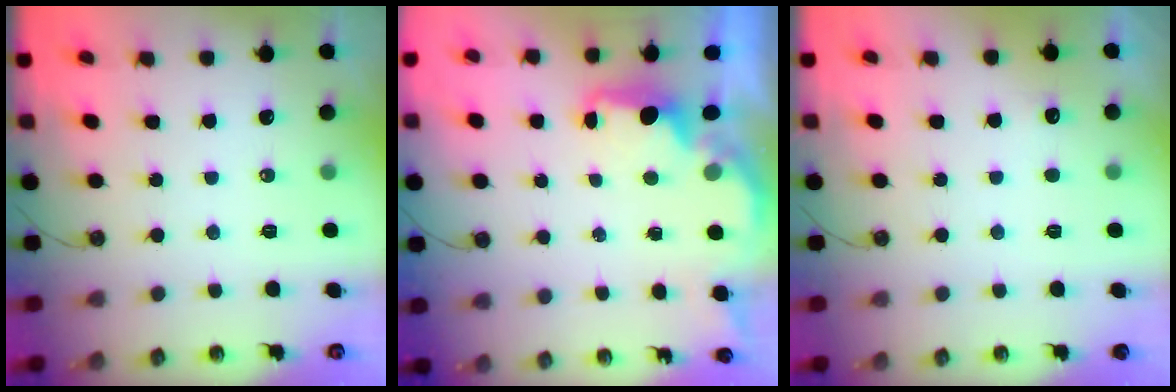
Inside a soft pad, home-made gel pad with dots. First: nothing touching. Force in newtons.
{"total": 1.8, "press": 1.6, "slide": 0.8}
{"total": 1.5, "press": 1.2, "slide": 0.9}